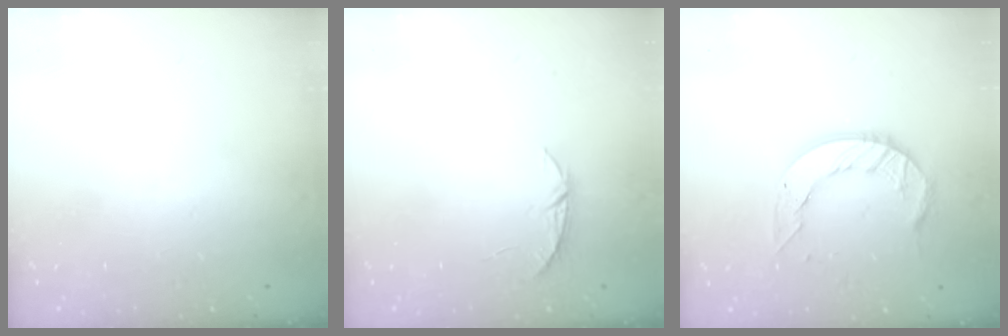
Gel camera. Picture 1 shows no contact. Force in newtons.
{"total": 4.2, "press": 4.2, "slide": 0.5}
{"total": 11.2, "press": 11.1, "slide": 0.9}